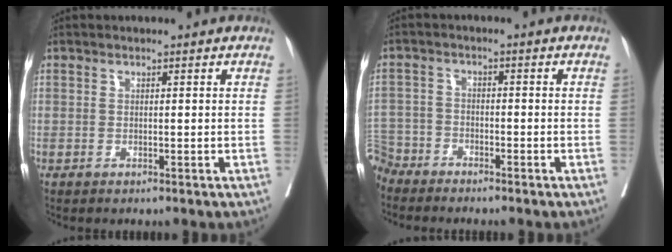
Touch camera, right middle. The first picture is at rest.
{"total": 5.8, "force": [-5.6, 1.5, 0.2], "torque": [0.004, 0.001, -0.111]}